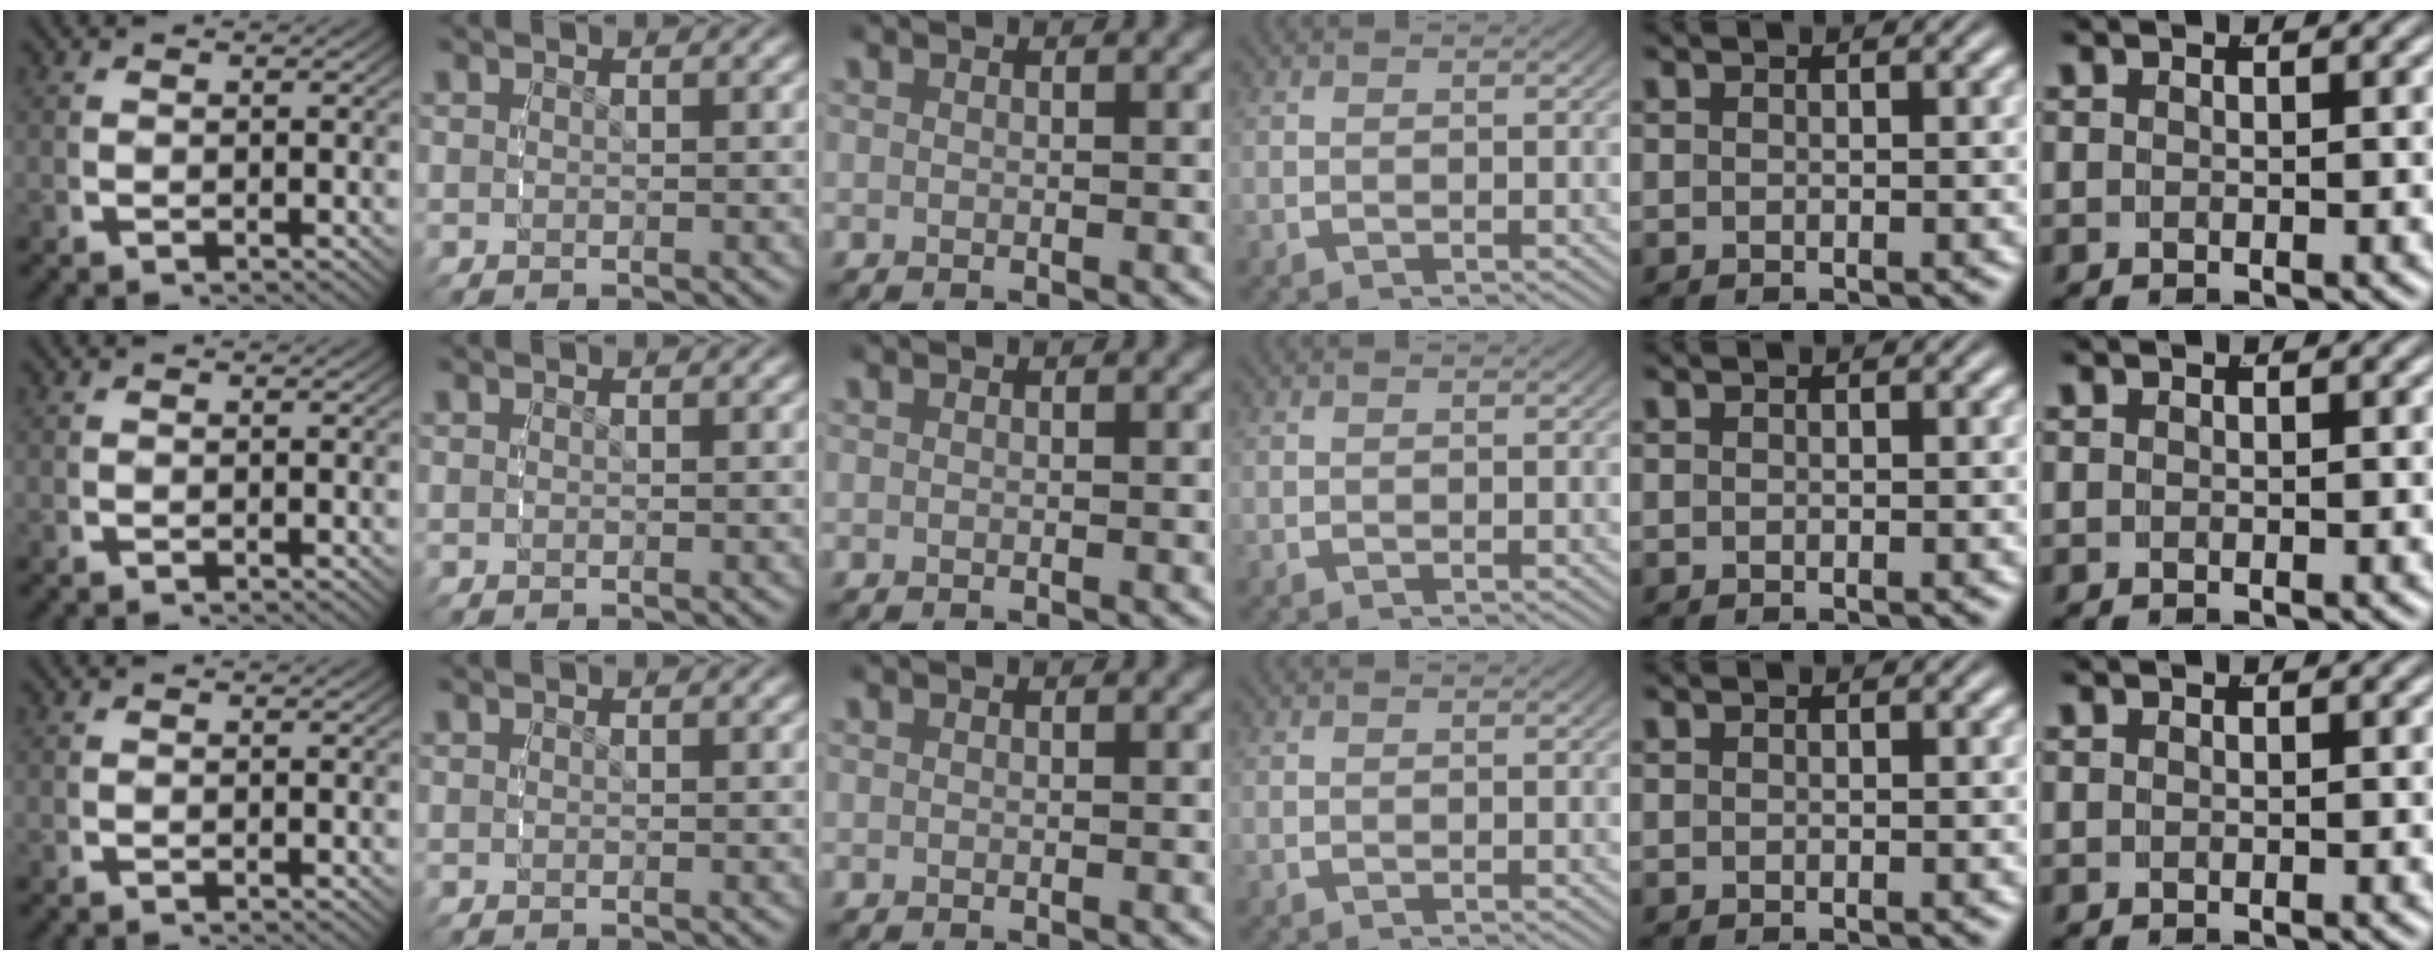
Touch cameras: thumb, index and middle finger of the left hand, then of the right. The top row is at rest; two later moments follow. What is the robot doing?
{"motion": "reach", "object": "backpack"}